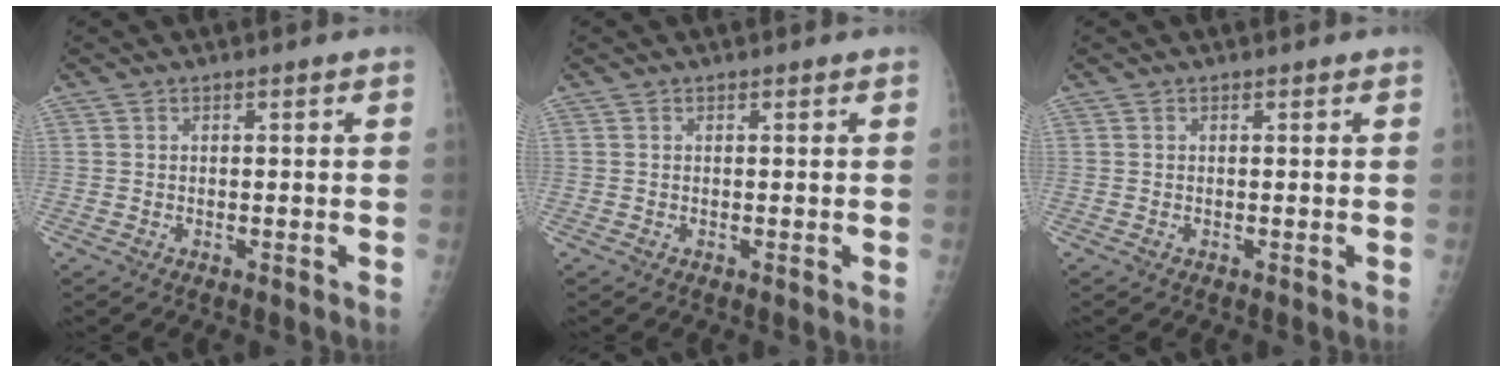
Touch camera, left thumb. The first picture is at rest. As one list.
[{"total": 0.0}, {"total": 0.0}]